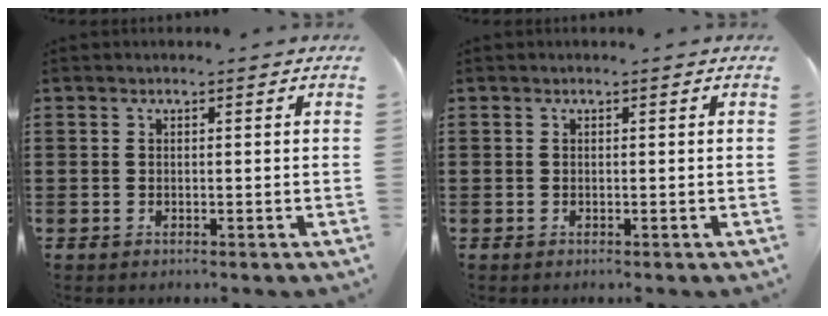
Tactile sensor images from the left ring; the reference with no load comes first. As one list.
[{"total": 0.0}]